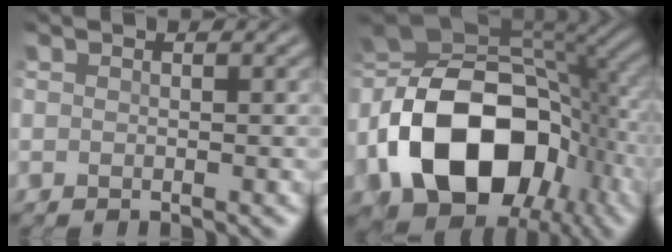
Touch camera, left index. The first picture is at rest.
{"total": 17.6, "force": [-4.5, 11.6, 12.4], "torque": [-0.261, -0.013, -0.073]}